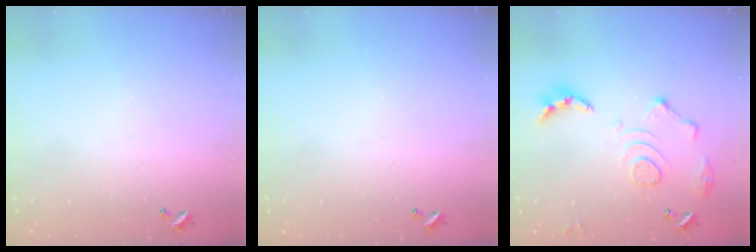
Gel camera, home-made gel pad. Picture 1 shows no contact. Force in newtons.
{"total": 0.0}
{"total": 13.7, "press": 13.6, "slide": 1.4}